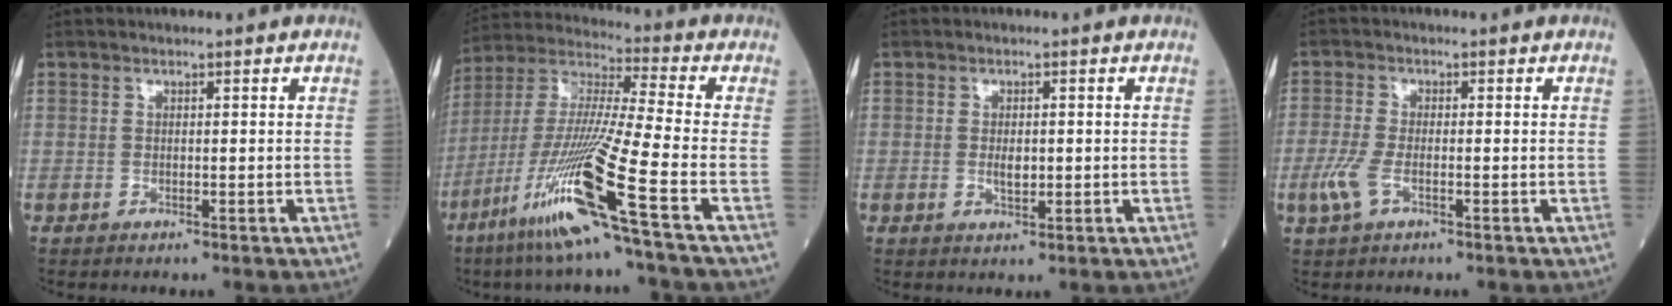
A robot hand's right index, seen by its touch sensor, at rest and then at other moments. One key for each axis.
{"total": 18.3, "fx": -8.9, "fy": -1.6, "fz": 15.9, "tx": -0.344, "ty": -0.043, "tz": -0.175}
{"total": 2.3, "fx": -0.1, "fy": 1.0, "fz": 2.0, "tx": -0.033, "ty": -0.001, "tz": 0.000}
{"total": 4.0, "fx": -1.5, "fy": 1.4, "fz": 3.5, "tx": -0.097, "ty": -0.008, "tz": -0.033}